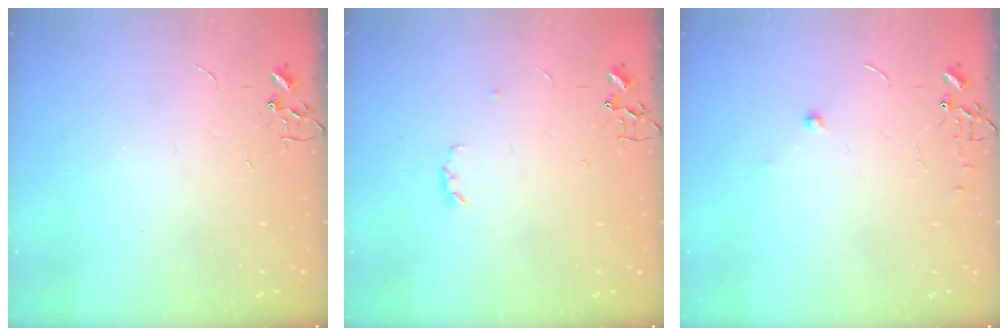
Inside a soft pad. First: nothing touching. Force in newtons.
{"total": 3.1, "press": 3.1, "slide": 0.5}
{"total": 5.5, "press": 5.5, "slide": 0.5}